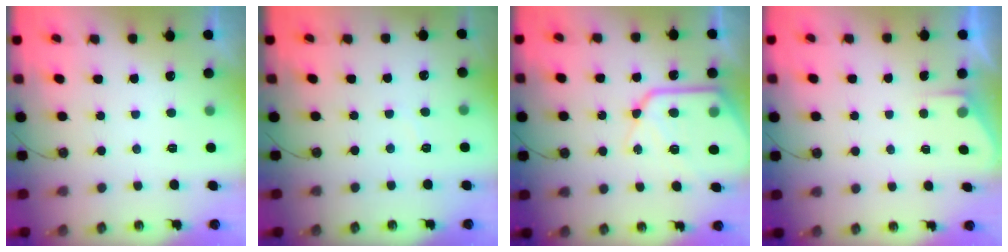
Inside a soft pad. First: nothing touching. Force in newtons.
{"total": 2.7, "press": 2.7, "slide": 0.4}
{"total": 15.9, "press": 15.8, "slide": 1.6}
{"total": 2.4, "press": 2.4, "slide": 0.4}